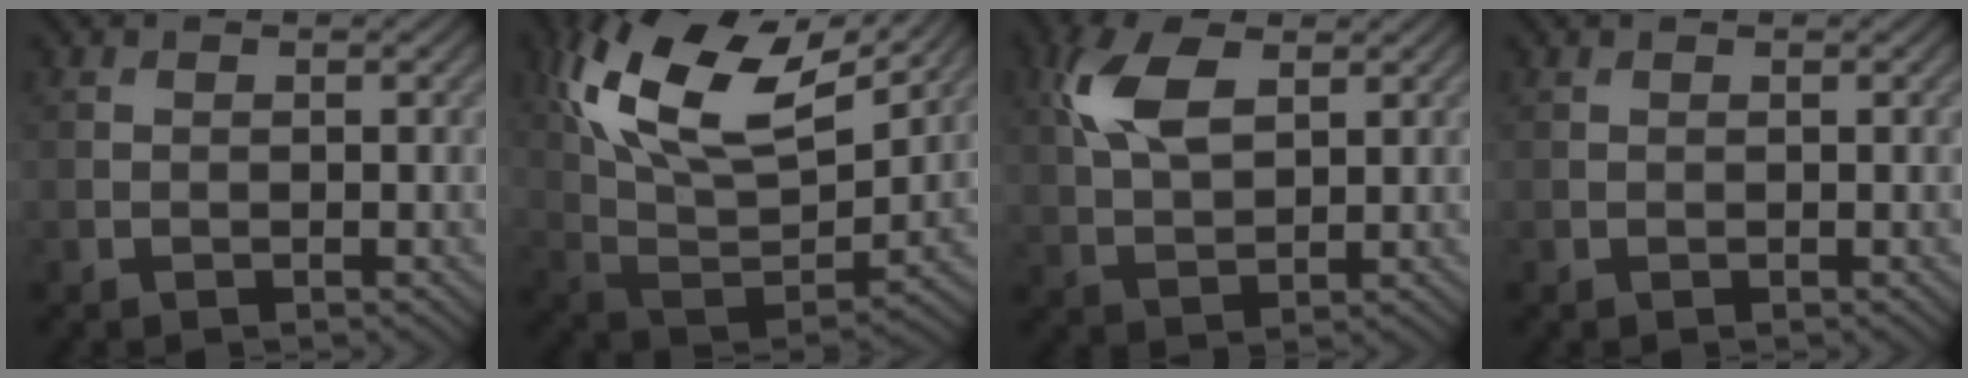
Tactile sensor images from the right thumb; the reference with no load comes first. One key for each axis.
{"total": 16.4, "fx": 8.8, "fy": 7.7, "fz": 11.6, "tx": -0.261, "ty": 0.021, "tz": 0.159}
{"total": 7.3, "fx": 2.8, "fy": 3.7, "fz": 5.7, "tx": -0.135, "ty": 0.010, "tz": 0.053}
{"total": 0.0}